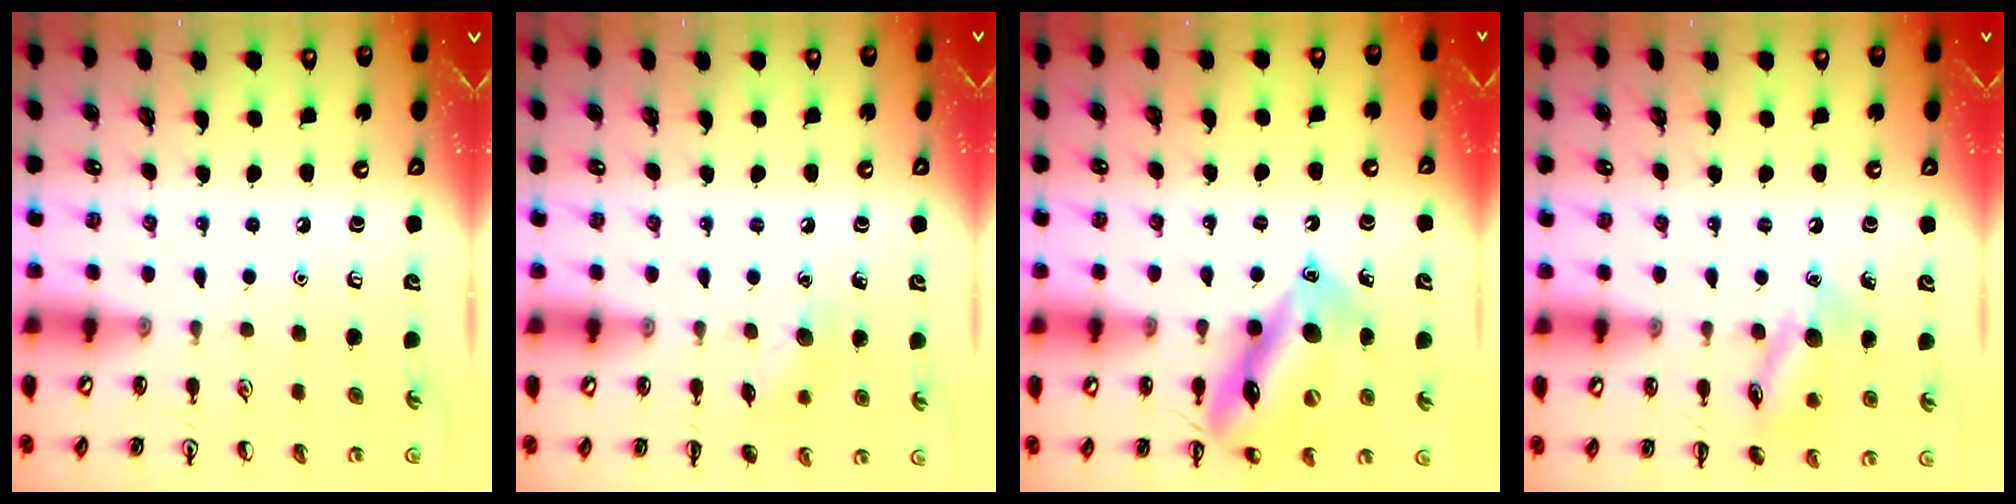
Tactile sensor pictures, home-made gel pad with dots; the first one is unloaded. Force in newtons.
{"total": 7.1, "press": 6.9, "slide": 1.9}
{"total": 15.9, "press": 15.7, "slide": 2.4}
{"total": 11.6, "press": 11.6, "slide": 0.7}